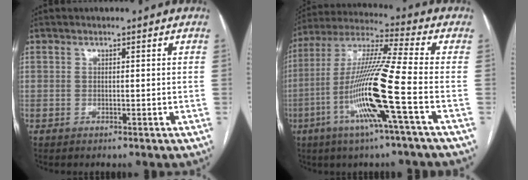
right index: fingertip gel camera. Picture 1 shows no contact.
{"total": 16.0, "force": [-5.2, -1.3, 15.1], "torque": [-0.303, -0.011, -0.108]}